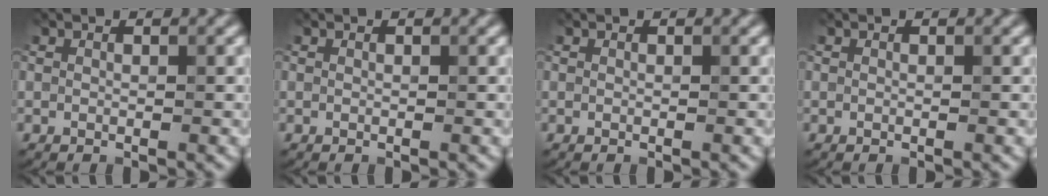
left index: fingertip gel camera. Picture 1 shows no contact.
{"total": 0.0}
{"total": 0.0}
{"total": 0.0}